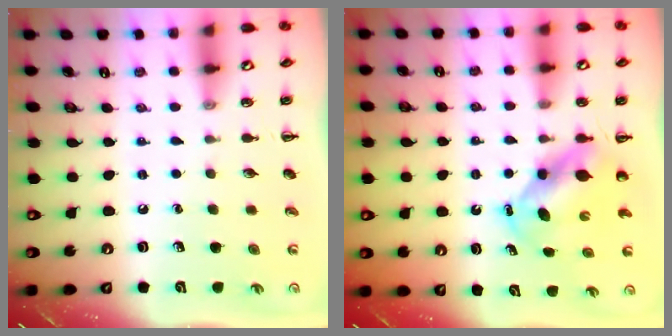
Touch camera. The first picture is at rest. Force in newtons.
{"total": 5.6, "press": 5.5, "slide": 1.2}